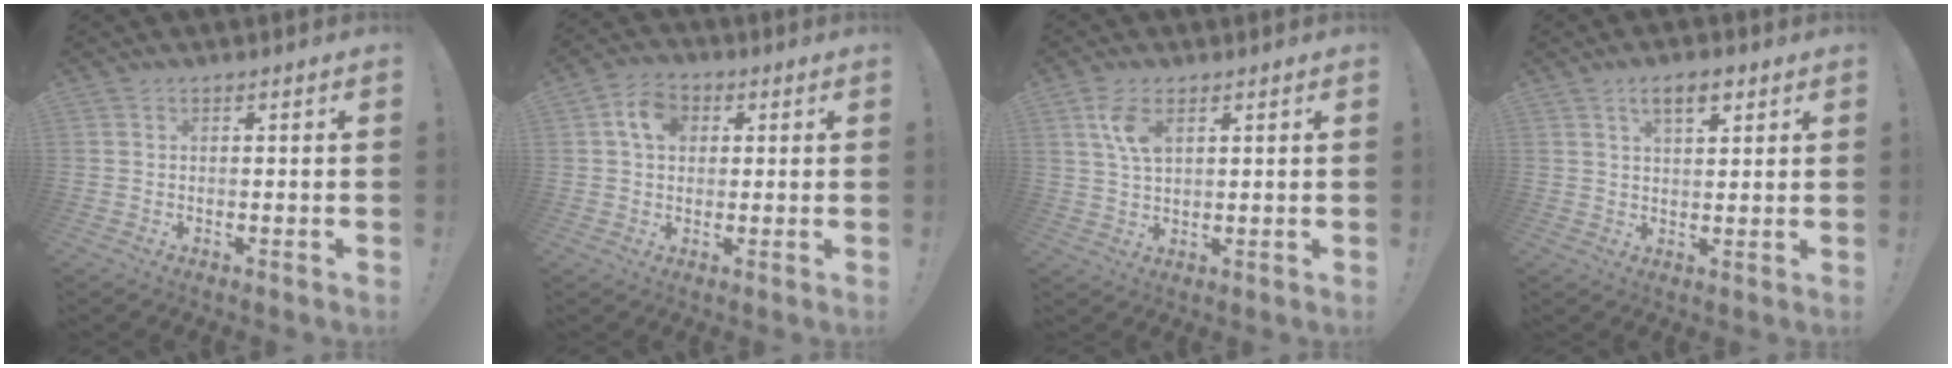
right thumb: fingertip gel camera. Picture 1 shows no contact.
{"total": 7.9, "force": [2.4, 5.7, 4.9], "torque": [-0.082, 0.010, 0.046]}
{"total": 6.8, "force": [3.0, 3.2, 5.2], "torque": [-0.103, -0.007, 0.053]}
{"total": 6.0, "force": [3.2, 2.6, 4.3], "torque": [-0.065, -0.008, 0.054]}